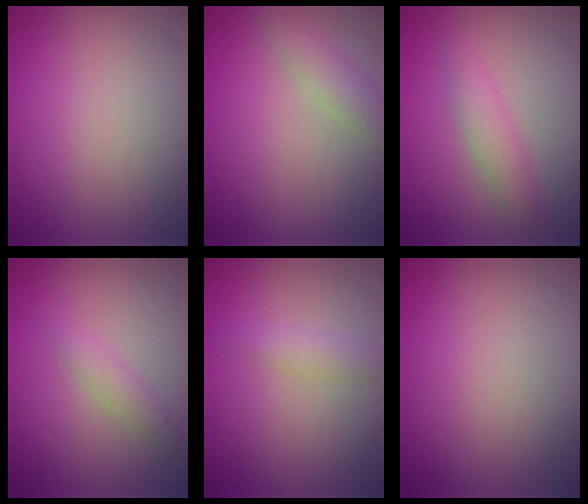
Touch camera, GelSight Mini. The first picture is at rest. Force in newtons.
{"total": 2.3, "press": 2.3, "slide": 0.0}
{"total": 2.1, "press": 2.1, "slide": 0.0}
{"total": 1.5, "press": 1.5, "slide": 0.0}
{"total": 1.8, "press": 1.8, "slide": 0.1}
{"total": 0.0}